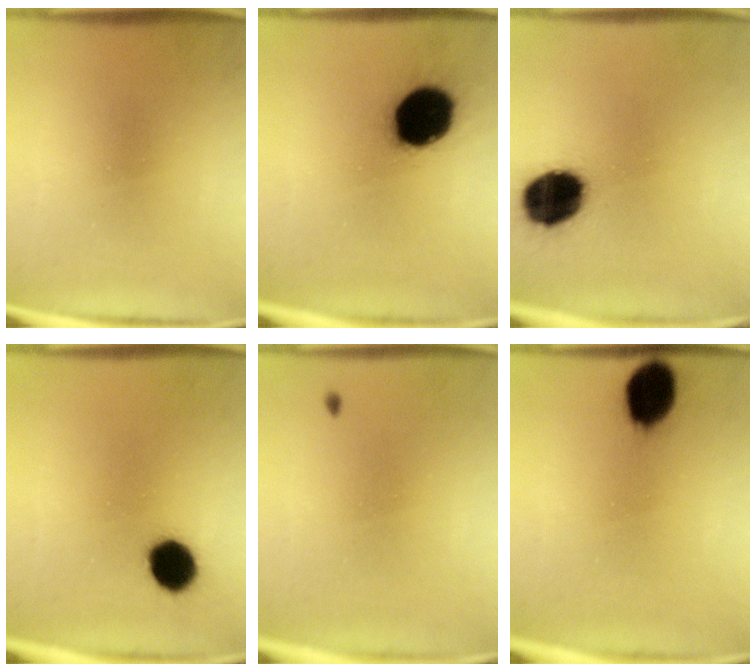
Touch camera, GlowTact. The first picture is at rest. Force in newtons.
{"total": 19.9}
{"total": 16.1}
{"total": 8.4}
{"total": 0.9}
{"total": 10.4}